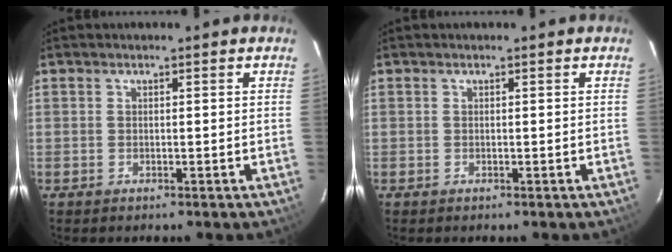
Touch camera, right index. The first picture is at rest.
{"total": 0.0}